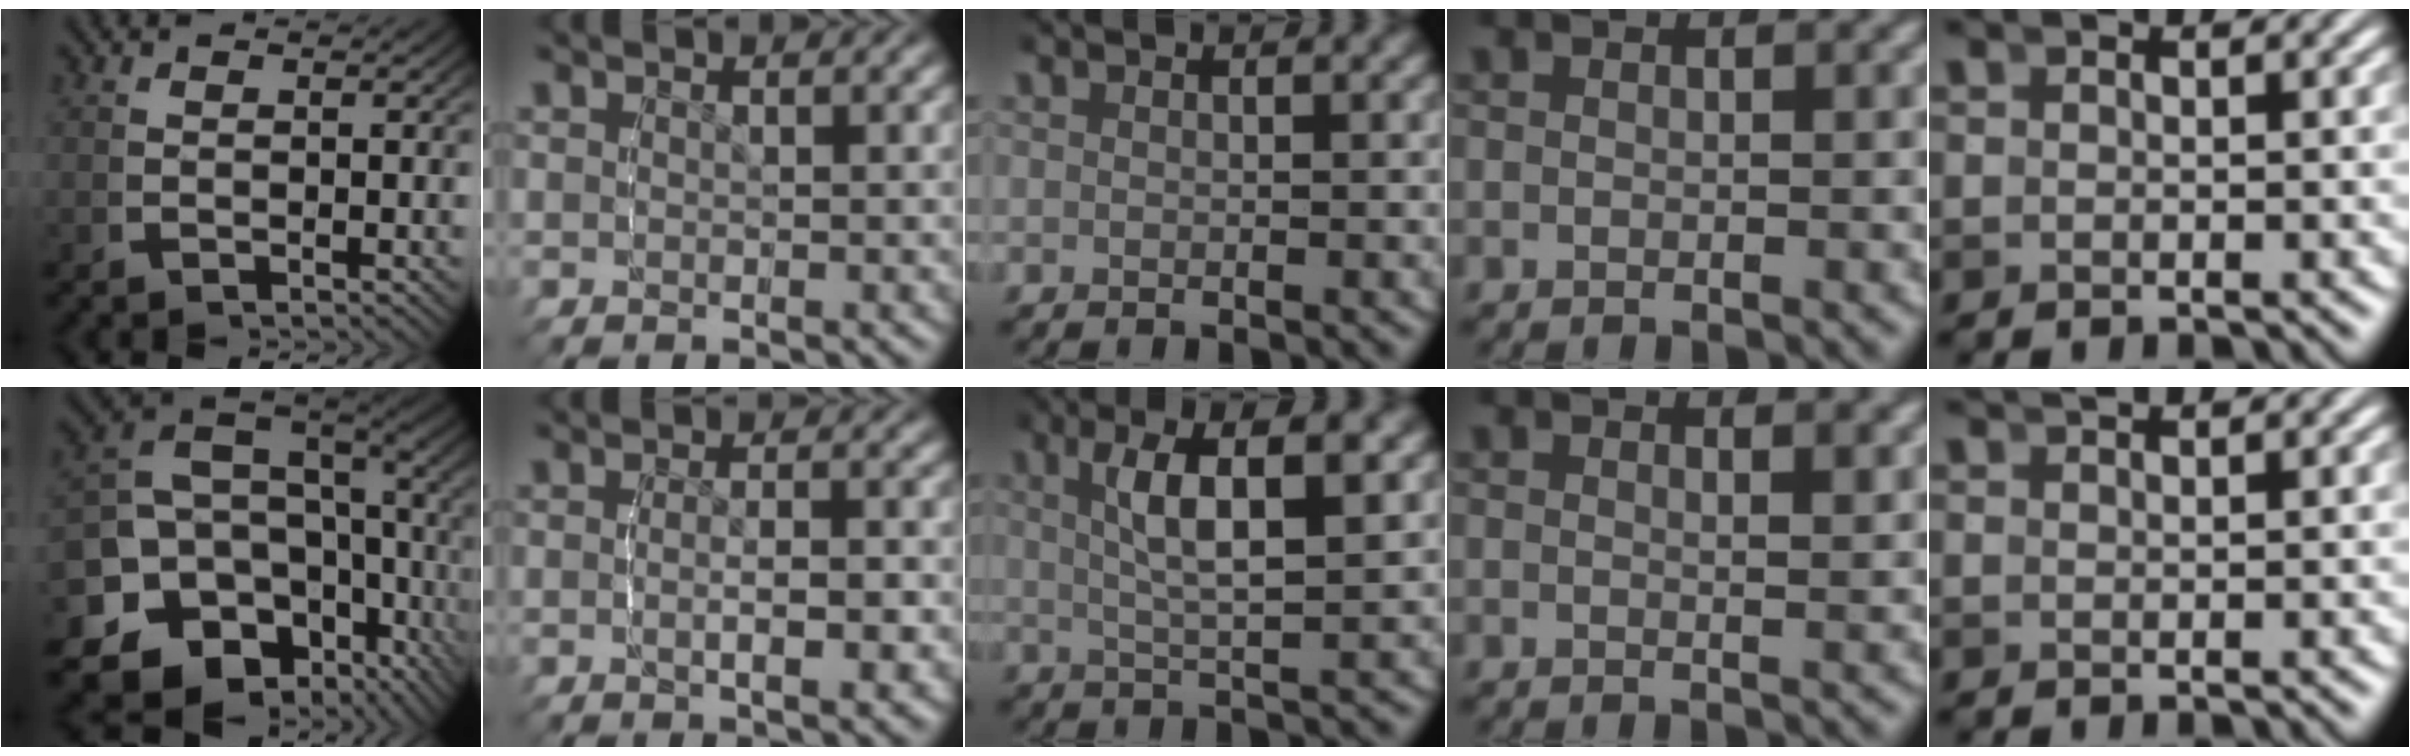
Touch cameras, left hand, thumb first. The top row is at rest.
{"thumb": {"total": 17.8, "force": [-3.4, 13.2, 11.5], "torque": [-0.226, -0.060, -0.038]}, "index": {"total": 2.3, "force": [-1.0, 0.5, 2.1], "torque": [-0.035, -0.002, -0.017]}, "middle": {"total": 4.7, "force": [1.5, 0.5, 4.5], "torque": [-0.076, 0.010, 0.024]}, "ring": {"total": 1.2, "force": [0.9, -0.2, 0.8], "torque": [-0.008, -0.006, 0.015]}, "little": {"total": 1.3, "force": [1.1, -0.6, 0.1], "torque": [0.006, 0.006, 0.021]}}